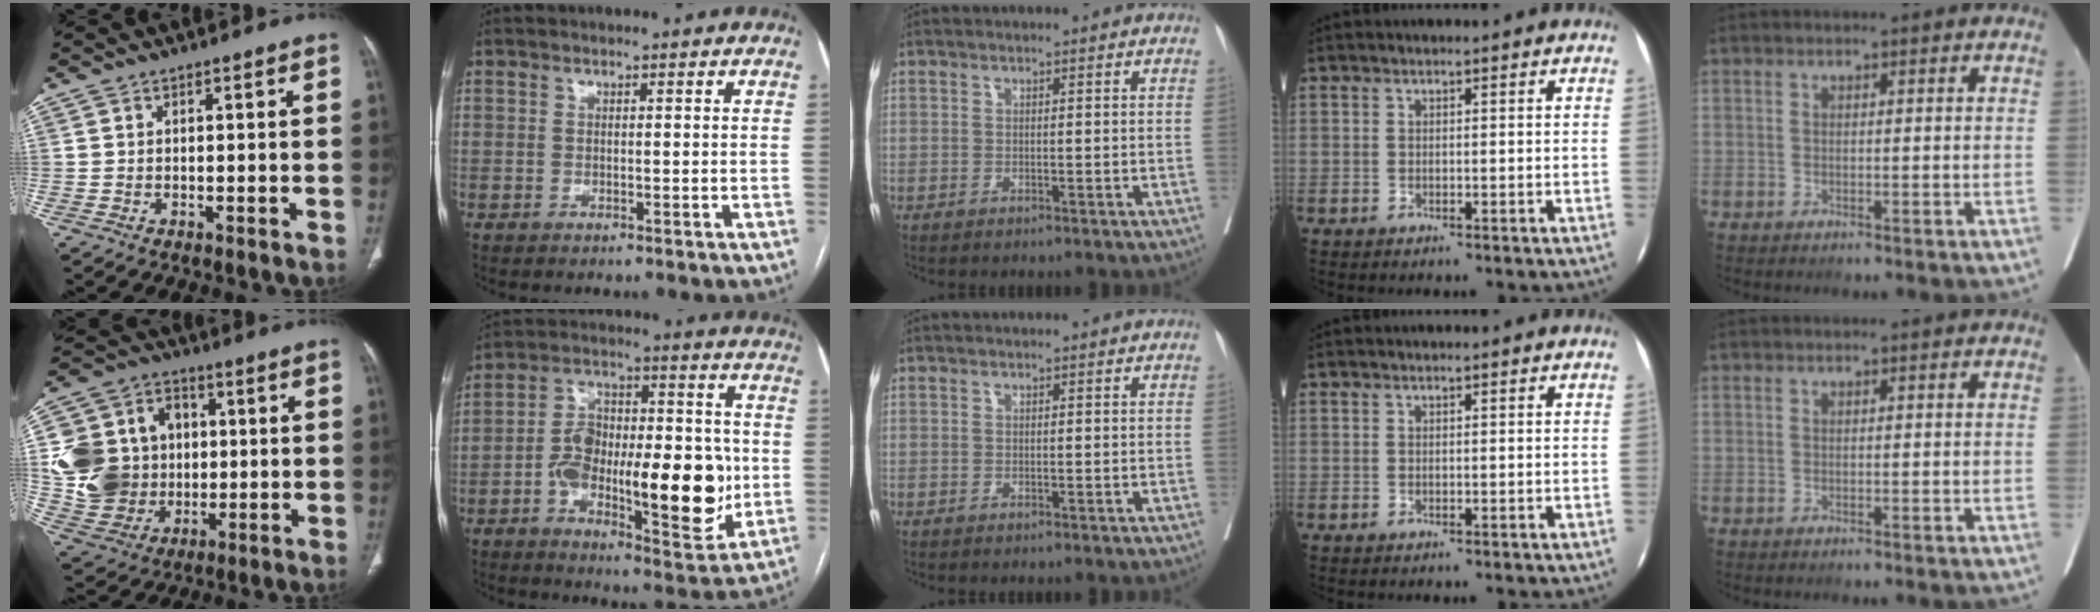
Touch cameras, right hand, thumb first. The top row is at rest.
{"thumb": {"total": 18.7, "force": [1.0, 16.0, 9.5], "torque": [-0.157, 0.021, 0.036]}, "index": {"total": 19.3, "force": [-3.6, 6.9, 17.6], "torque": [-0.281, 0.019, -0.047]}}